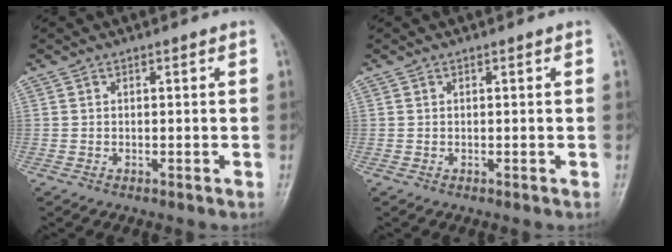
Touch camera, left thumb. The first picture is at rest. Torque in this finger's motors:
{"motor_torque": [-0.06, 0.14, -0.20, 0.00, 0.00]}